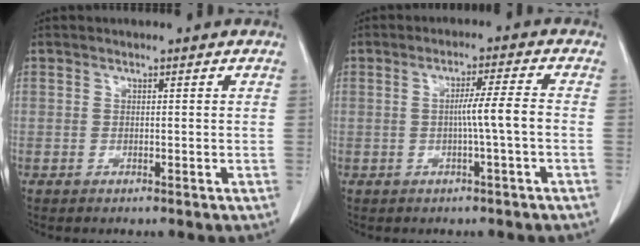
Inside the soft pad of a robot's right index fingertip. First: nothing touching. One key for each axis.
{"total": 4.6, "fx": -0.8, "fy": -0.8, "fz": 4.5, "tx": -0.073, "ty": 0.004, "tz": -0.013}